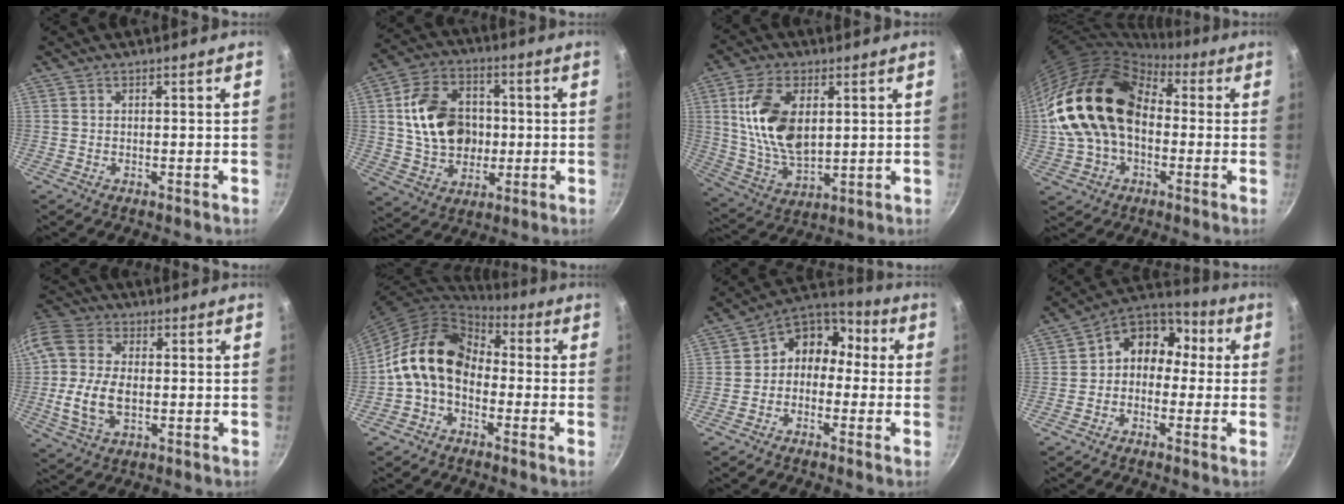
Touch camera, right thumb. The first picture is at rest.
{"total": 15.7, "force": [1.1, 12.0, 10.1], "torque": [-0.147, 0.017, 0.021]}
{"total": 15.0, "force": [3.3, 8.4, 12.0], "torque": [-0.214, -0.017, 0.072]}
{"total": 22.0, "force": [0.6, 15.5, 15.5], "torque": [-0.285, 0.050, 0.003]}
{"total": 13.3, "force": [-0.7, 8.5, 10.2], "torque": [-0.208, 0.016, -0.022]}
{"total": 13.9, "force": [-1.3, 10.0, 9.5], "torque": [-0.146, 0.043, -0.045]}
{"total": 9.4, "force": [-0.7, 7.7, 5.2], "torque": [-0.047, 0.049, -0.036]}
{"total": 10.3, "force": [0.1, 8.5, 5.9], "torque": [-0.049, 0.044, -0.024]}